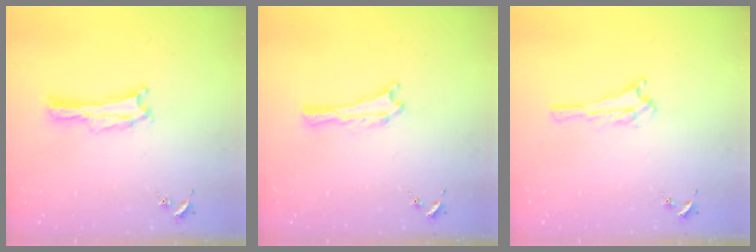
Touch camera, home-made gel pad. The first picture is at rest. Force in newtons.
{"total": 0.0}
{"total": 1.5, "press": 1.4, "slide": 0.2}